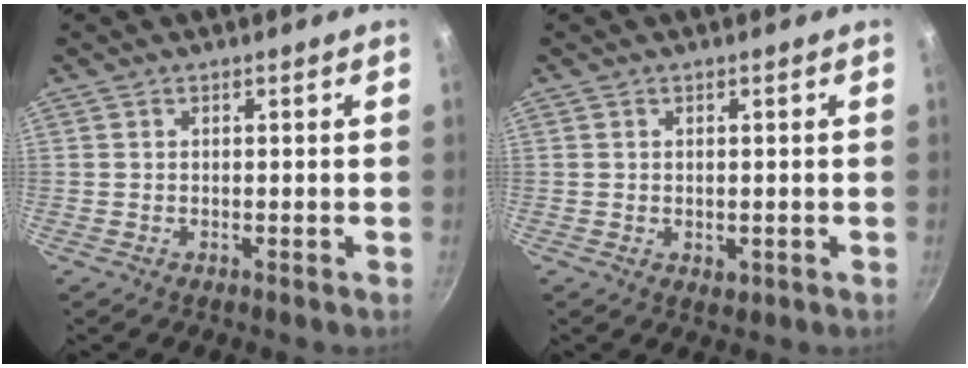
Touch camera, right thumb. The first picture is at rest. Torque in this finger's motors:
{"motor_torque": [-0.37, 0.09, -0.41, 0.00, 0.09]}